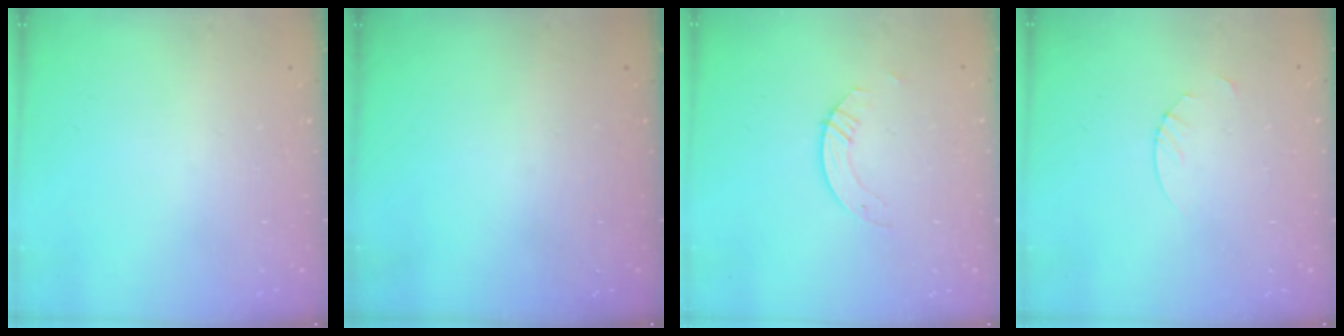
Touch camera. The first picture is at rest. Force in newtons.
{"total": 0.0}
{"total": 2.8, "press": 2.8, "slide": 0.2}
{"total": 1.9, "press": 1.9, "slide": 0.2}